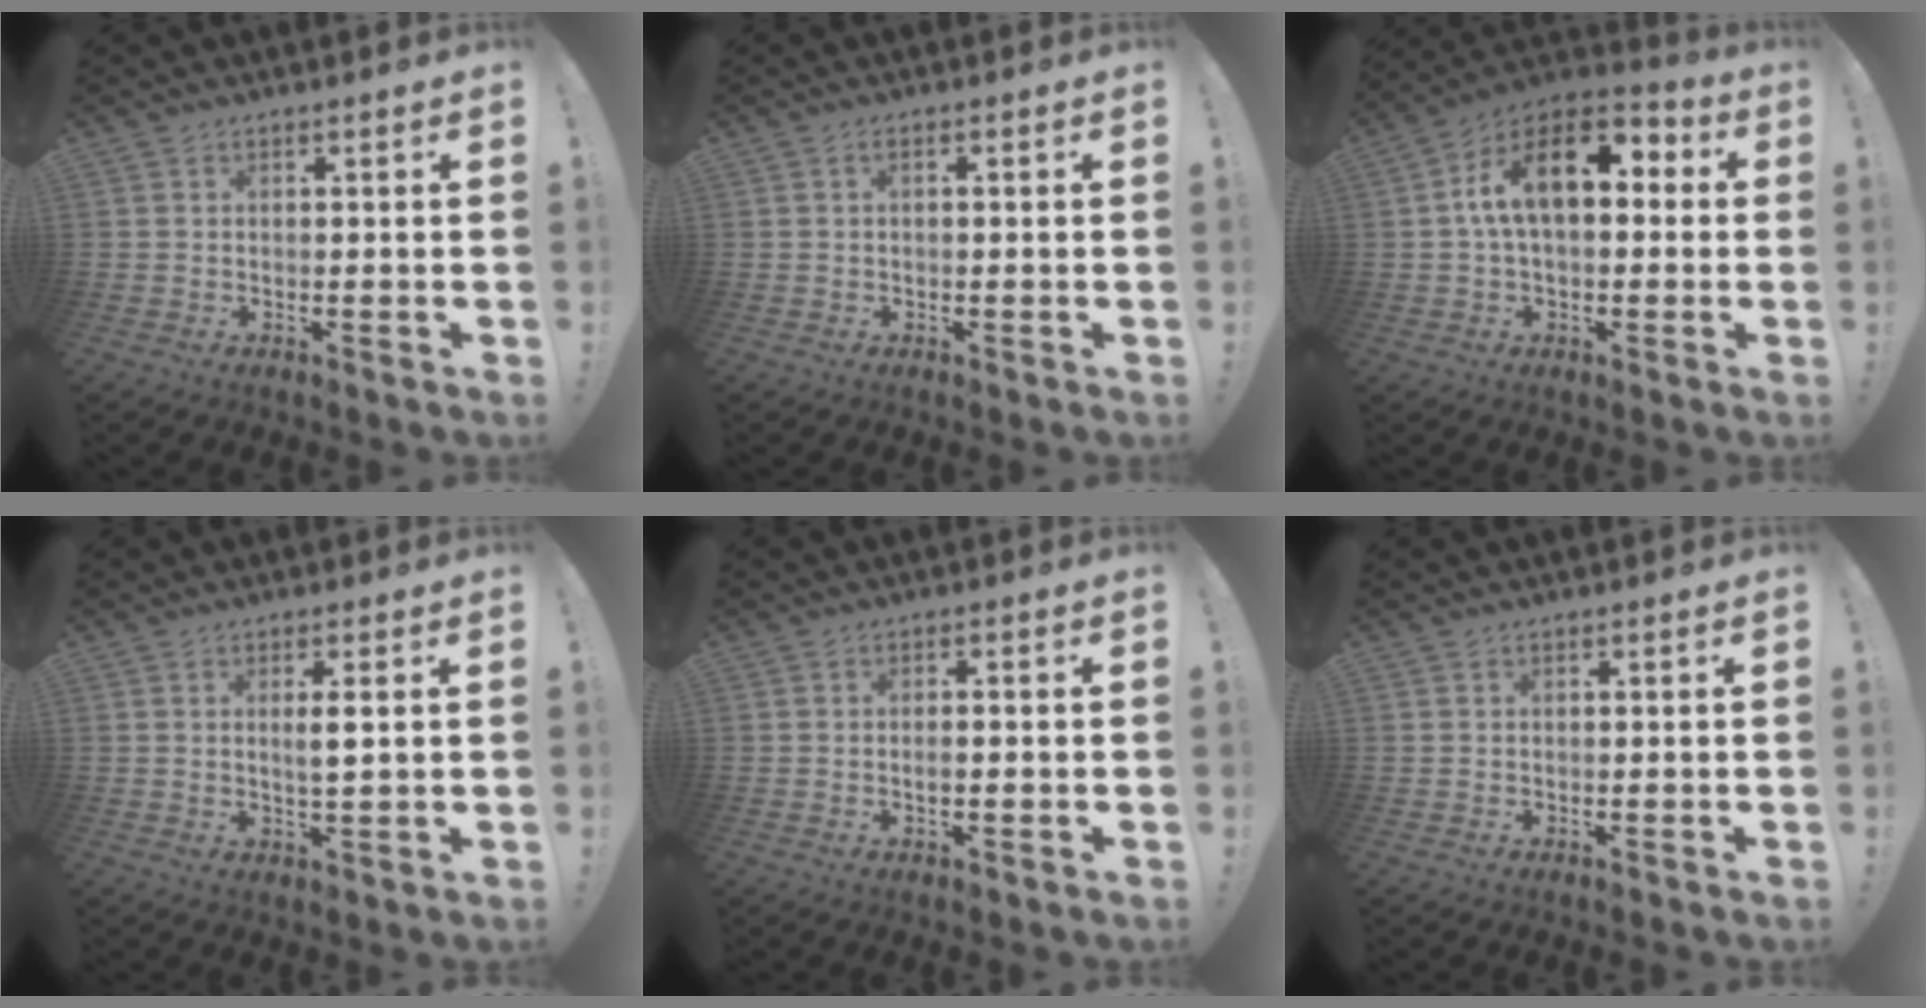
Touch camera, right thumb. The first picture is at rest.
{"total": 1.1, "force": [-0.3, 0.4, 1.0], "torque": [-0.024, 0.006, -0.004]}
{"total": 15.6, "force": [3.6, 8.3, 12.8], "torque": [-0.218, 0.001, 0.058]}
{"total": 3.3, "force": [1.0, 0.3, 3.2], "torque": [-0.046, -0.012, 0.014]}
{"total": 1.6, "force": [-0.6, 0.6, 1.3], "torque": [-0.023, 0.004, -0.012]}
{"total": 0.0}